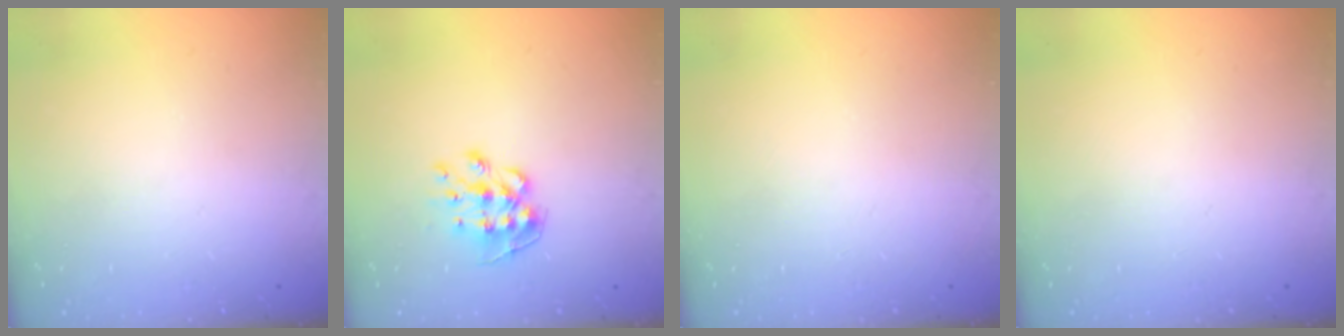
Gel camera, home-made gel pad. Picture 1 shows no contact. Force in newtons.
{"total": 8.9, "press": 8.9, "slide": 0.1}
{"total": 0.0}
{"total": 0.0}